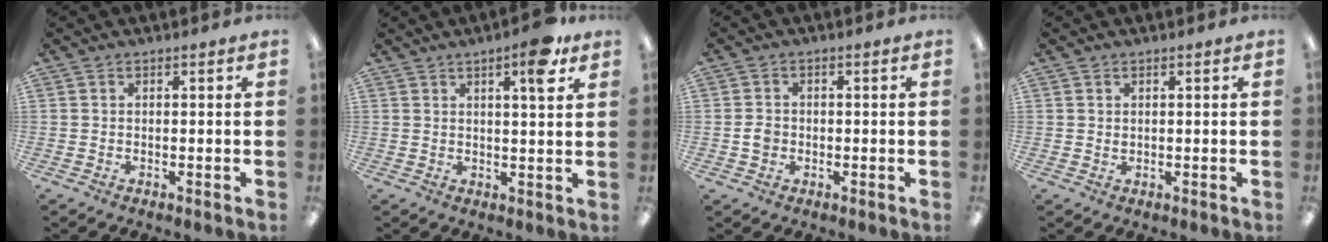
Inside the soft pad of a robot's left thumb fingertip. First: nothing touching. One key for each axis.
{"total": 6.9, "fx": 4.0, "fy": 1.3, "fz": 5.5, "tx": -0.077, "ty": -0.012, "tz": 0.059}
{"total": 2.6, "fx": -0.4, "fy": 2.2, "fz": 1.4, "tx": -0.025, "ty": 0.005, "tz": -0.008}
{"total": 1.0, "fx": 0.6, "fy": 0.5, "fz": 0.7, "tx": -0.015, "ty": 0.002, "tz": 0.009}